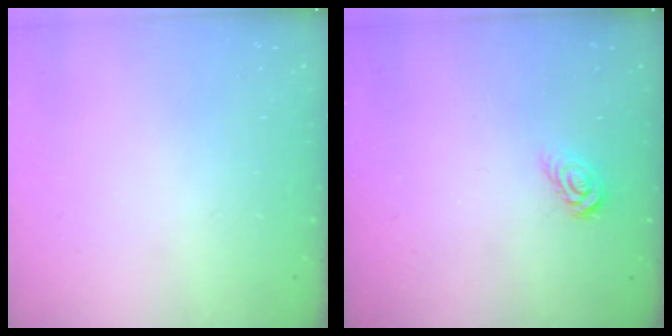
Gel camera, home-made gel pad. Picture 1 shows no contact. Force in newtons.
{"total": 3.8, "press": 3.7, "slide": 0.4}